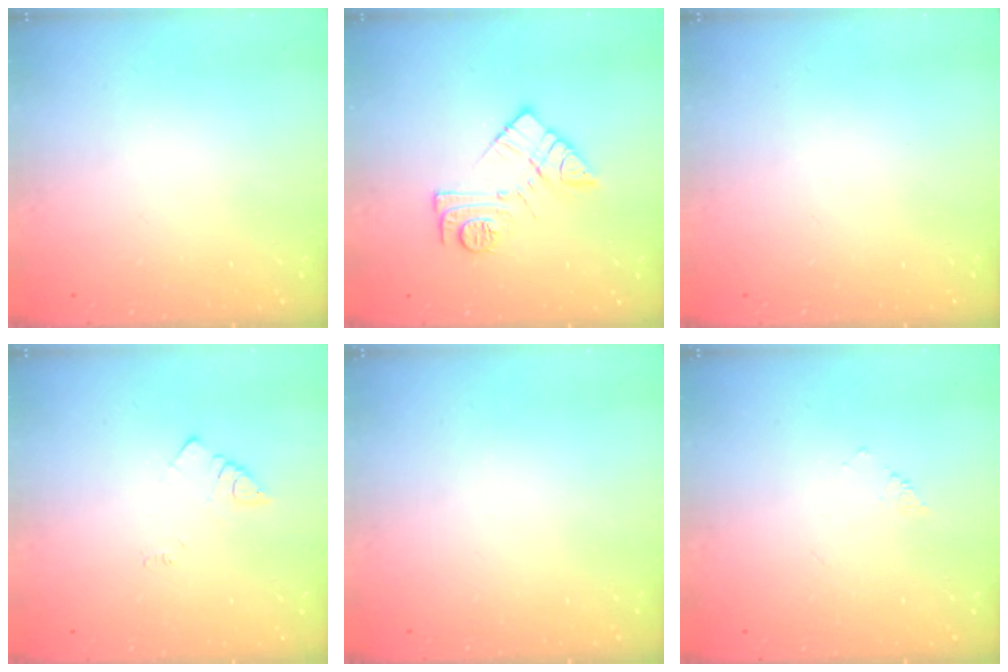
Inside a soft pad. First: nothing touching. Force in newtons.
{"total": 12.2, "press": 12.1, "slide": 0.7}
{"total": 0.0}
{"total": 1.7, "press": 1.6, "slide": 0.3}
{"total": 0.0}
{"total": 2.2, "press": 2.2, "slide": 0.3}